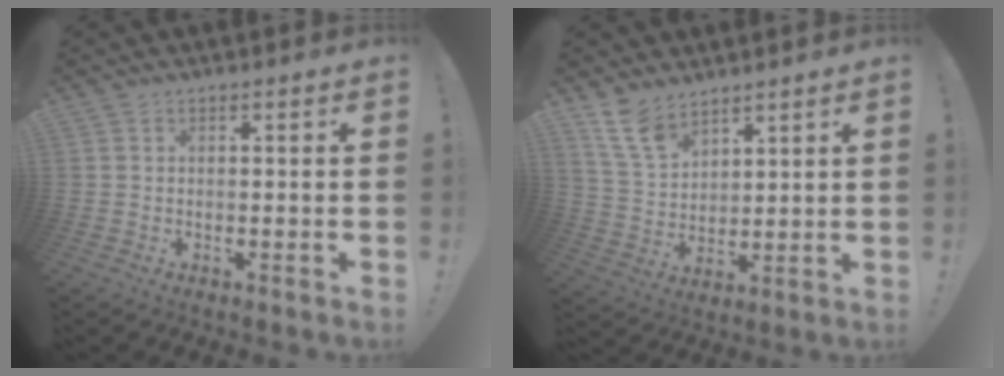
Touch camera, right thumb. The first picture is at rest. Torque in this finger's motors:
{"motor_torque": [0.06, 0.53, 0.13, 0.30, 0.32]}